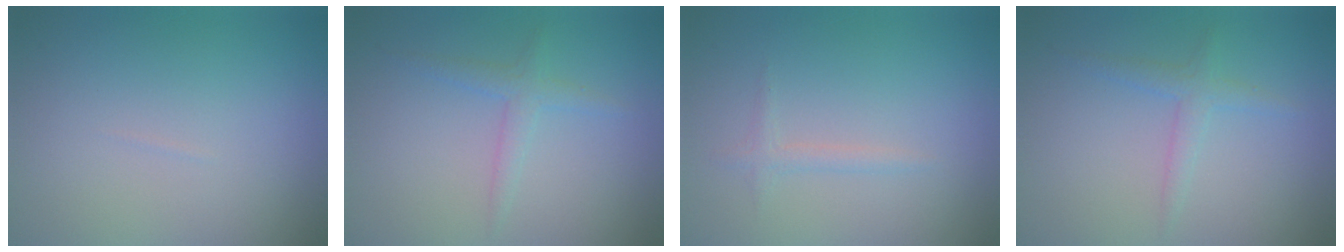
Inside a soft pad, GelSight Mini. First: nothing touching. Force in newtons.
{"total": 1.6, "press": 1.6, "slide": 0.1}
{"total": 1.0, "press": 1.0, "slide": 0.0}
{"total": 1.6, "press": 1.6, "slide": 0.1}